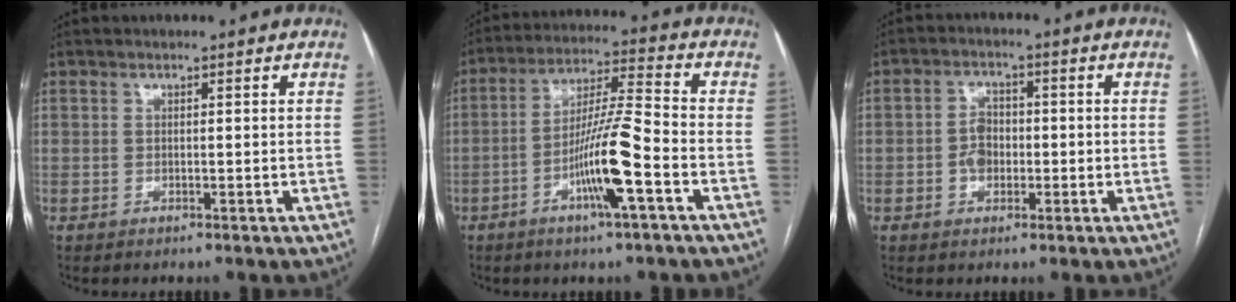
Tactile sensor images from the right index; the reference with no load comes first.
{"total": 11.5, "force": [-4.6, 0.1, 10.6], "torque": [-0.201, 0.003, -0.084]}
{"total": 4.0, "force": [-0.9, 3.0, 2.6], "torque": [-0.049, 0.013, -0.016]}